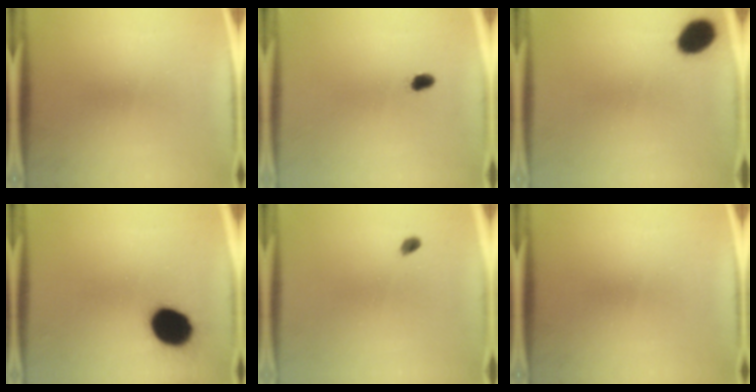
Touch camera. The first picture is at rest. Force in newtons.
{"total": 1.8}
{"total": 7.8}
{"total": 13.6}
{"total": 2.0}
{"total": 0.0}